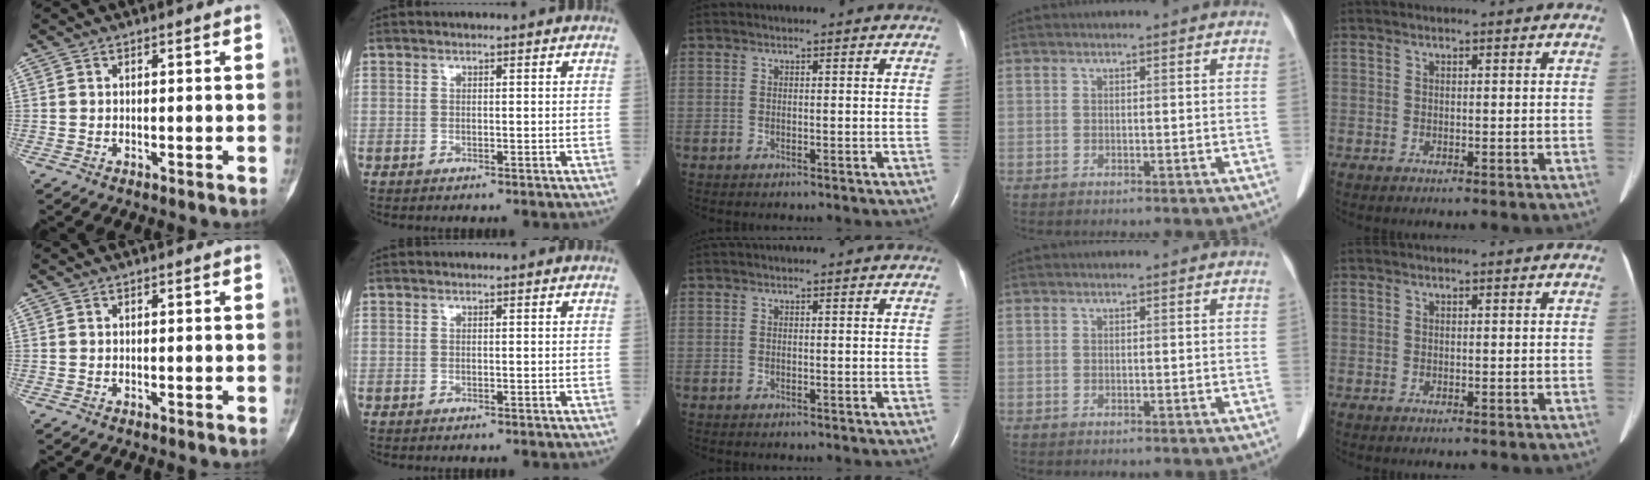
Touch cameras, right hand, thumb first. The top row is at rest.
{}